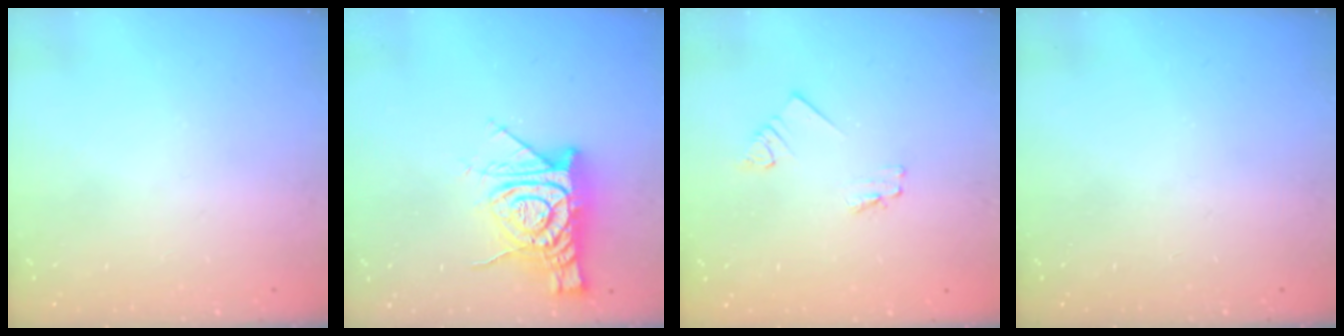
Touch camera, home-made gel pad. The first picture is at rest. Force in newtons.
{"total": 13.0, "press": 13.0, "slide": 1.4}
{"total": 1.7, "press": 1.7, "slide": 0.3}
{"total": 0.0}